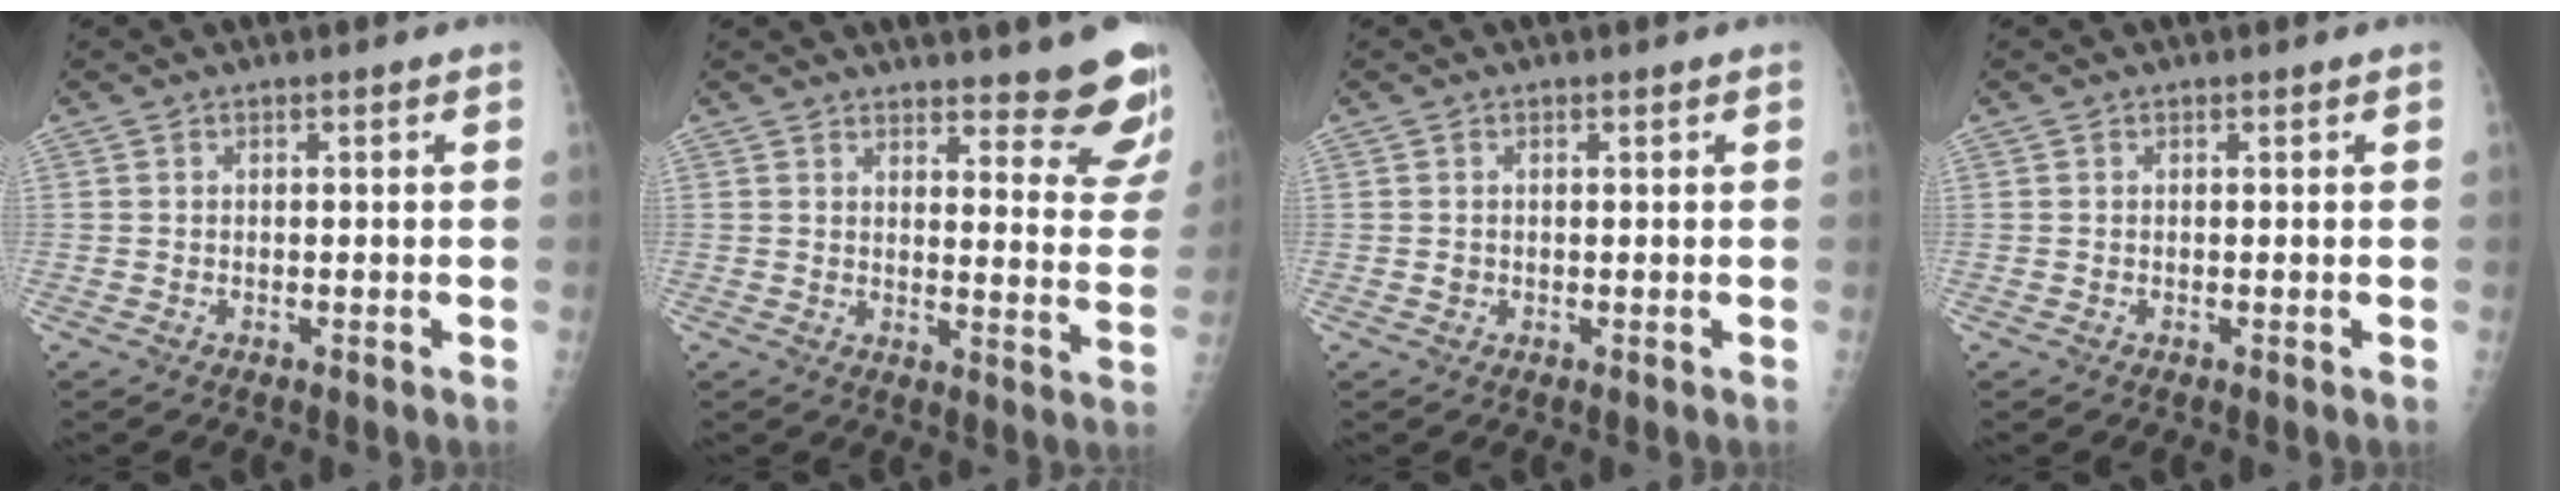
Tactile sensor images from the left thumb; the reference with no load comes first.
{"total": 14.3, "force": [12.4, 2.9, 6.7], "torque": [-0.044, -0.100, 0.134]}
{"total": 0.8, "force": [0.1, 0.8, 0.2], "torque": [0.001, 0.001, 0.002]}
{"total": 0.0}